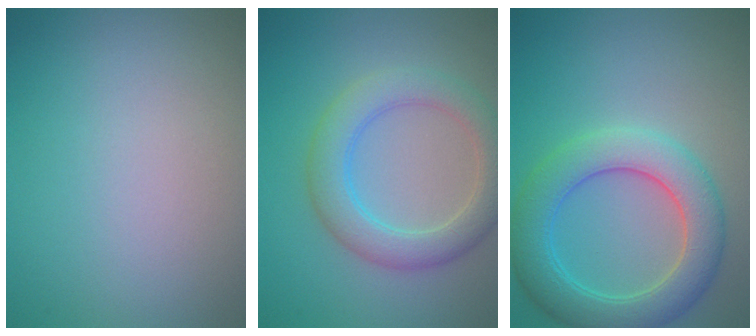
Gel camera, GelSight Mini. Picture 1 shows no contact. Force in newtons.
{"total": 4.5, "press": 4.5, "slide": 0.1}
{"total": 6.1, "press": 6.1, "slide": 0.2}